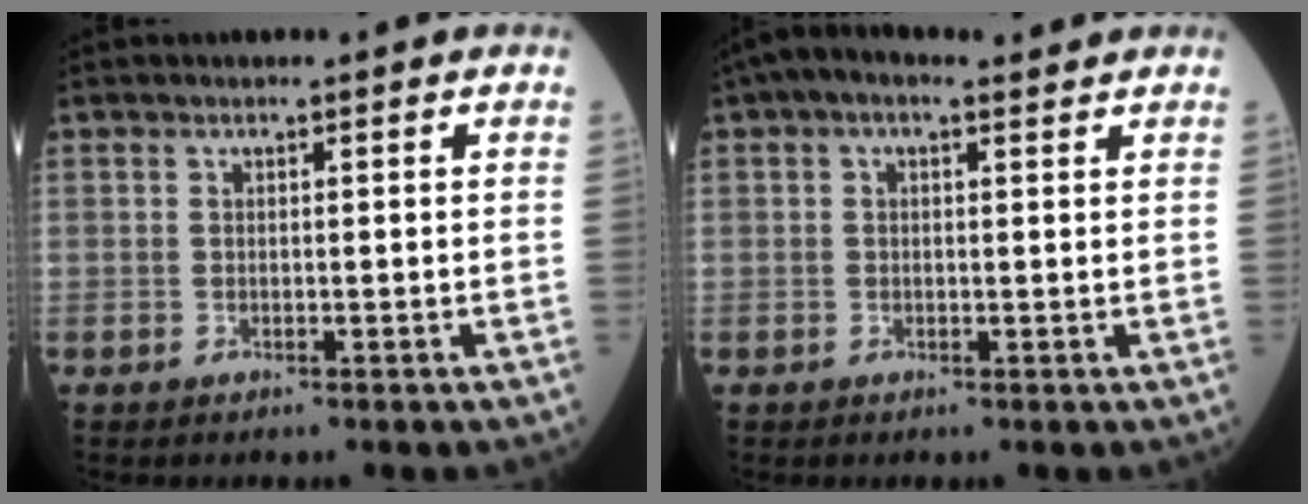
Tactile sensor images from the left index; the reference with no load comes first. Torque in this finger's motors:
{"motor_torque": [0.72, -1.08, 0.27, 0.06]}